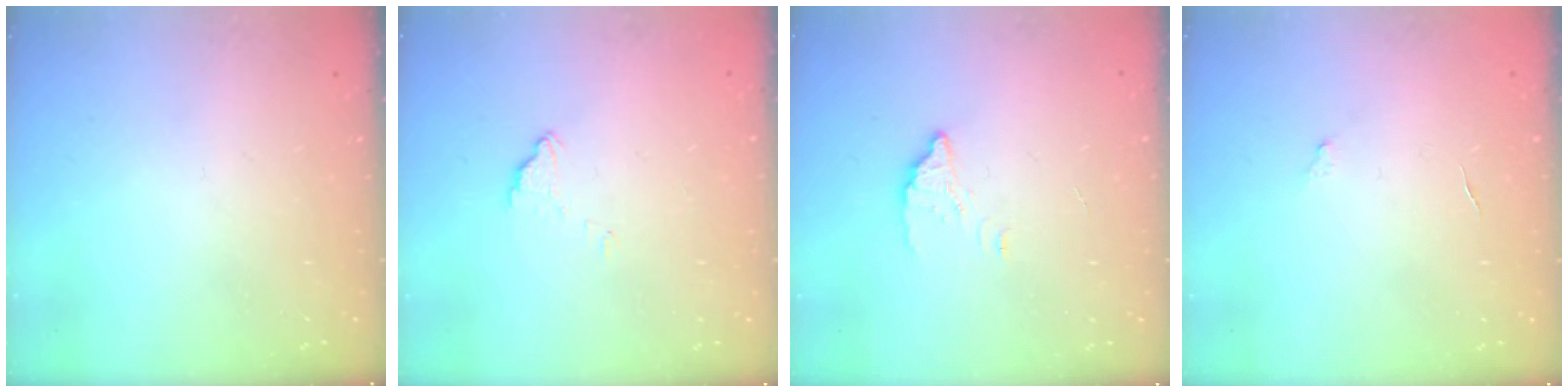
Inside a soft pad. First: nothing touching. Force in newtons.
{"total": 2.9, "press": 2.9, "slide": 0.4}
{"total": 2.3, "press": 2.3, "slide": 0.2}
{"total": 2.8, "press": 2.8, "slide": 0.2}